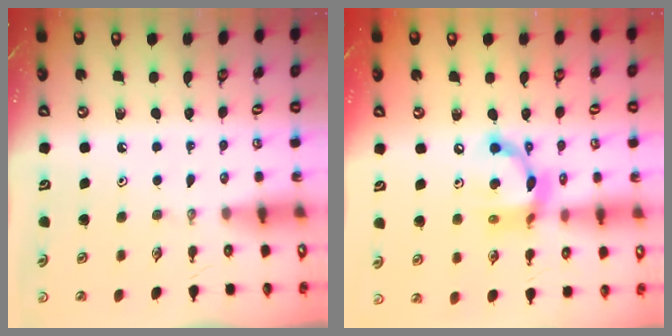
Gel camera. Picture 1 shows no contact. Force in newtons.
{"total": 13.2, "press": 13.2, "slide": 1.2}